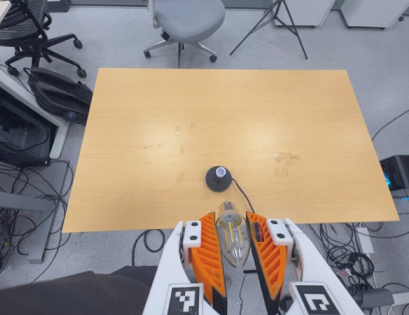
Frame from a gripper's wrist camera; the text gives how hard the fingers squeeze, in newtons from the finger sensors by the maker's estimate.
{"total": 14.6, "left": 16.9, "right": 12.4}